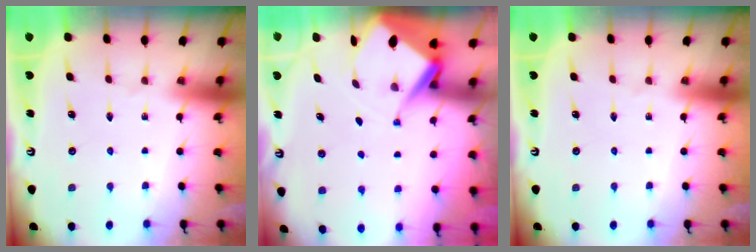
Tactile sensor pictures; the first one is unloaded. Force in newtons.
{"total": 7.4, "press": 7.3, "slide": 0.8}
{"total": 0.0}